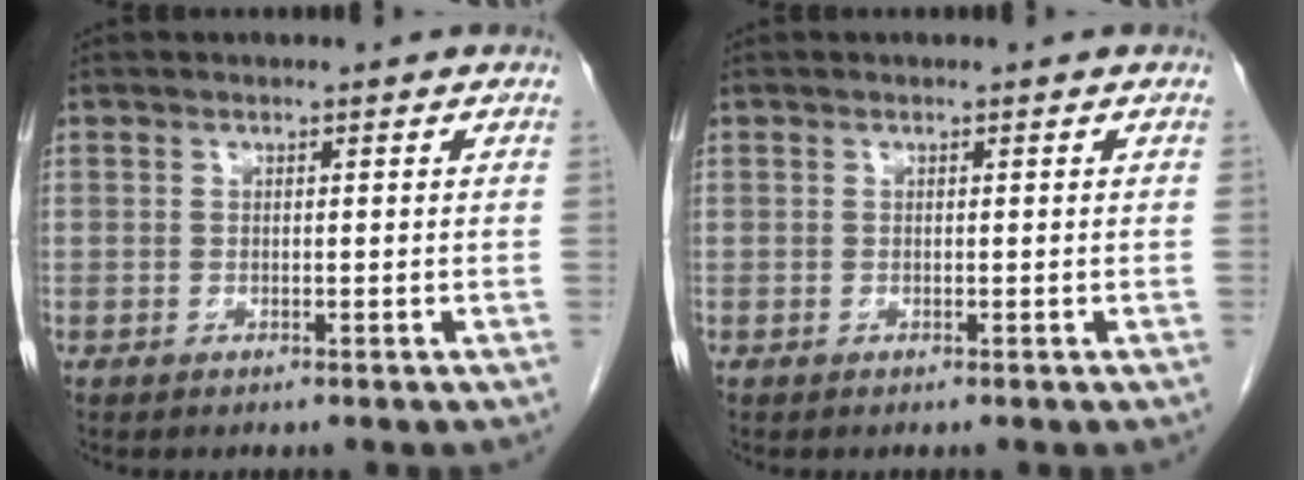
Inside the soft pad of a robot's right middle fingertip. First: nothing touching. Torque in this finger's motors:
{"motor_torque": [0.00, 0.00, 0.00, 0.00]}